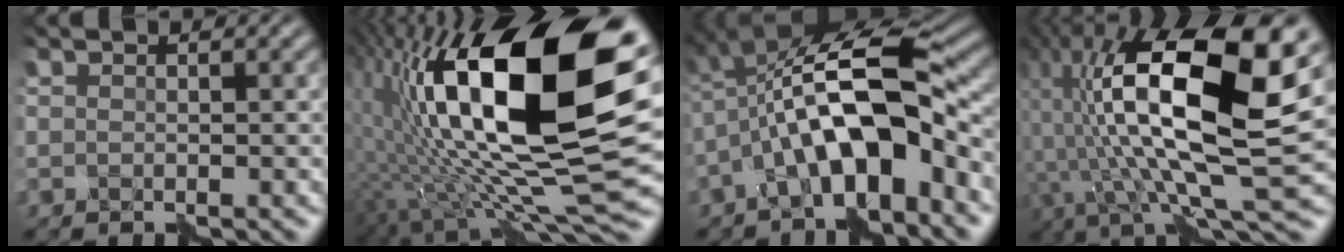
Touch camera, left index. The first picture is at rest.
{"total": 19.2, "force": [4.2, 6.9, 17.4], "torque": [-0.301, 0.006, 0.068]}
{"total": 11.3, "force": [-2.0, 4.1, 10.3], "torque": [-0.173, 0.018, -0.041]}
{"total": 16.3, "force": [2.6, 5.9, 15.0], "torque": [-0.287, -0.004, 0.042]}